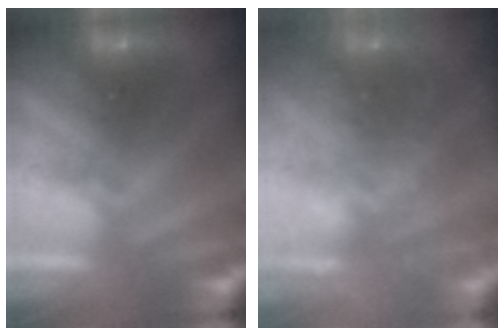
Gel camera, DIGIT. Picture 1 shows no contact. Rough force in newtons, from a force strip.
{"total": 7.8}